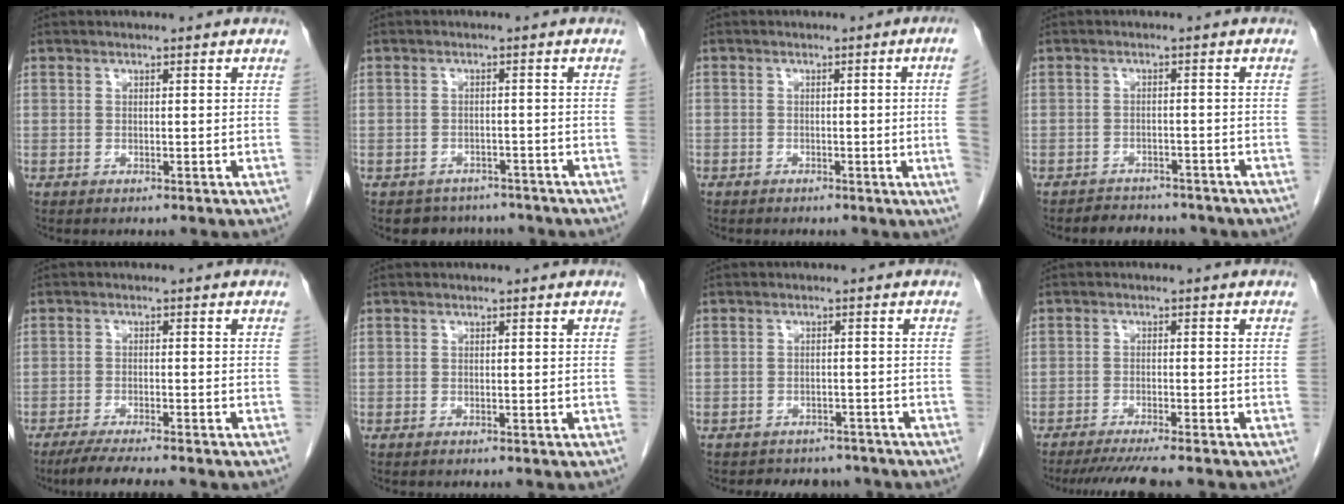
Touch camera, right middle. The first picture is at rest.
{"total": 5.0, "force": [-4.2, 2.7, 0.1], "torque": [0.003, 0.012, -0.054]}
{"total": 4.9, "force": [-0.7, -1.4, 4.6], "torque": [-0.040, -0.006, -0.012]}
{"total": 6.7, "force": [-5.9, 2.8, 1.4], "torque": [-0.019, 0.005, -0.069]}
{"total": 7.0, "force": [-5.8, 0.1, 3.8], "torque": [-0.056, -0.017, -0.093]}
{"total": 0.0}
{"total": 6.8, "force": [-6.1, 2.9, 0.7], "torque": [-0.006, 0.008, -0.070]}
{"total": 8.0, "force": [-6.9, -0.1, 4.1], "torque": [-0.051, -0.020, -0.108]}